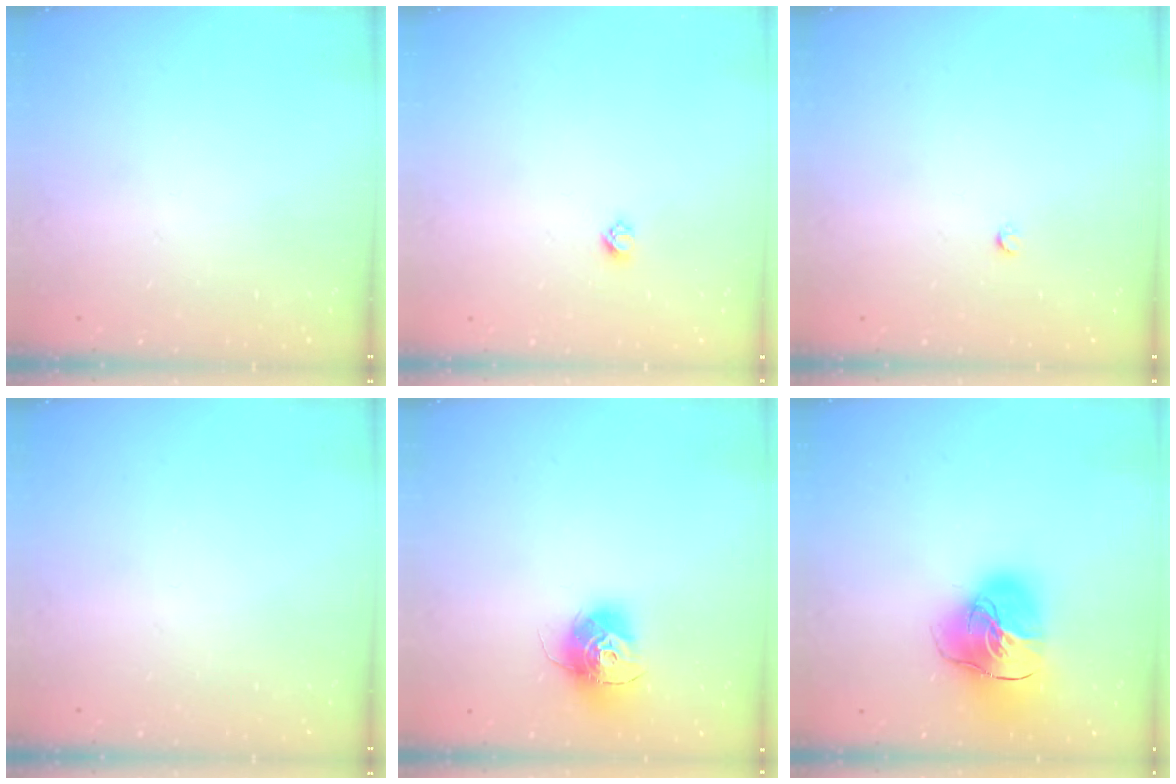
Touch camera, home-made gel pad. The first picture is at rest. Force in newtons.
{"total": 2.4, "press": 2.4, "slide": 0.2}
{"total": 2.4, "press": 2.4, "slide": 0.3}
{"total": 0.0}
{"total": 13.0, "press": 13.0, "slide": 1.0}
{"total": 20.8, "press": 20.6, "slide": 2.7}